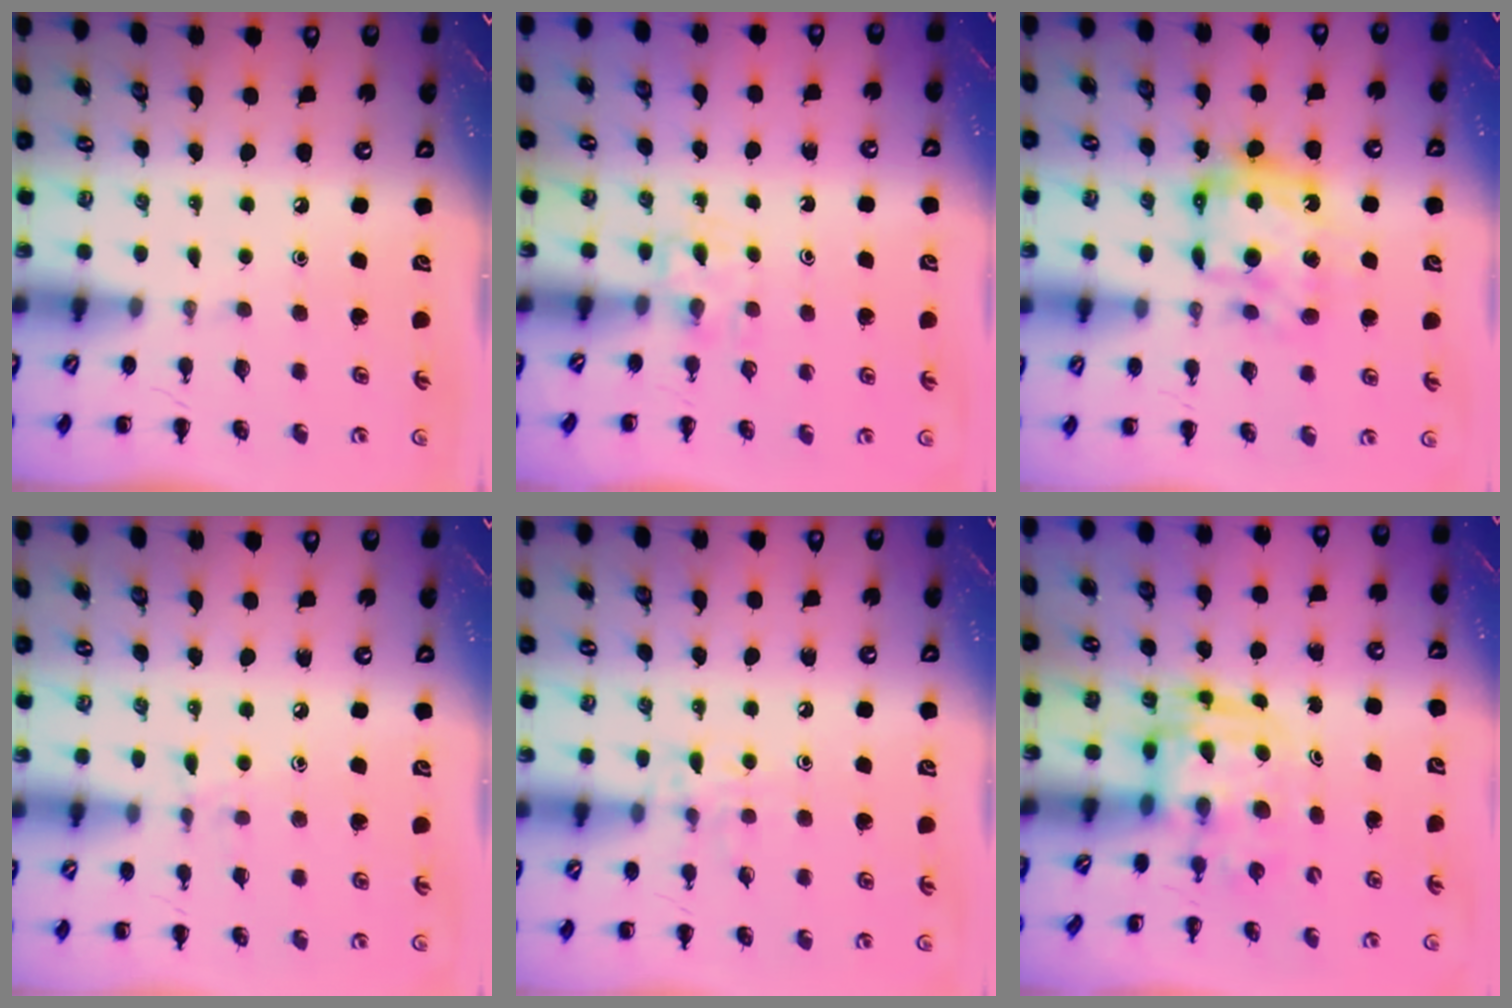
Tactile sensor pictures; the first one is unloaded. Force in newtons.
{"total": 3.4, "press": 3.2, "slide": 1.3}
{"total": 11.7, "press": 11.6, "slide": 1.4}
{"total": 6.4, "press": 5.9, "slide": 2.3}
{"total": 7.9, "press": 7.7, "slide": 1.7}
{"total": 3.3, "press": 3.2, "slide": 0.7}